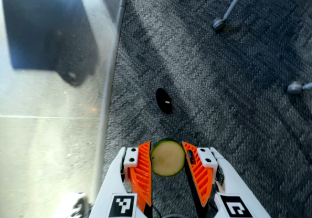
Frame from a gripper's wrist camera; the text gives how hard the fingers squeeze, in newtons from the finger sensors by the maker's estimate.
{"total": 12.3, "left": 12.6, "right": 12.0}